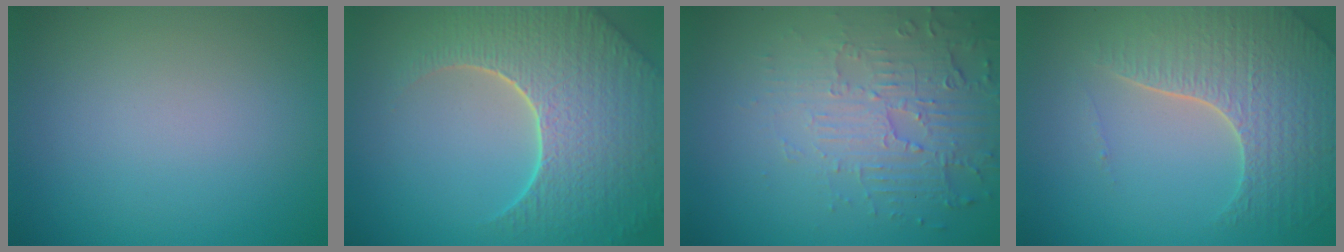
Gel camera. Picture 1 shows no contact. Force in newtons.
{"total": 8.7, "press": 6.0, "slide": 6.3}
{"total": 5.8, "press": 3.7, "slide": 4.4}
{"total": 6.0, "press": 4.8, "slide": 3.5}